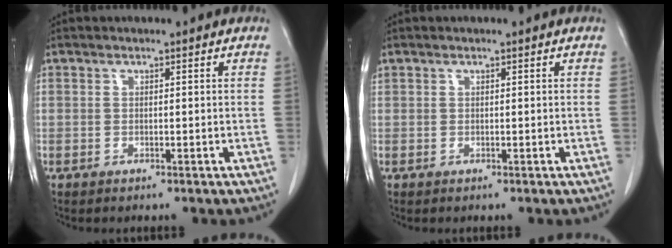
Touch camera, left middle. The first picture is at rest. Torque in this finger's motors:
{"motor_torque": [0.24, -0.20, 0.10, 0.02]}